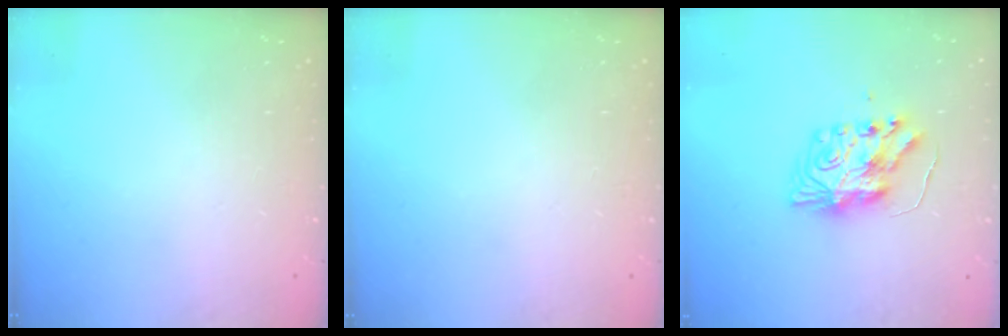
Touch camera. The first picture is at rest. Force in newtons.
{"total": 0.0}
{"total": 9.3, "press": 9.3, "slide": 0.7}